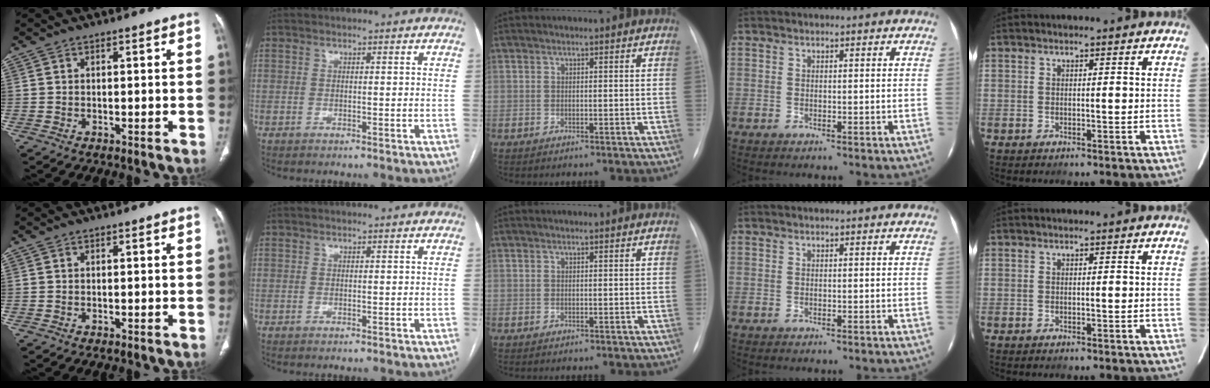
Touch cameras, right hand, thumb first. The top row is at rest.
{}